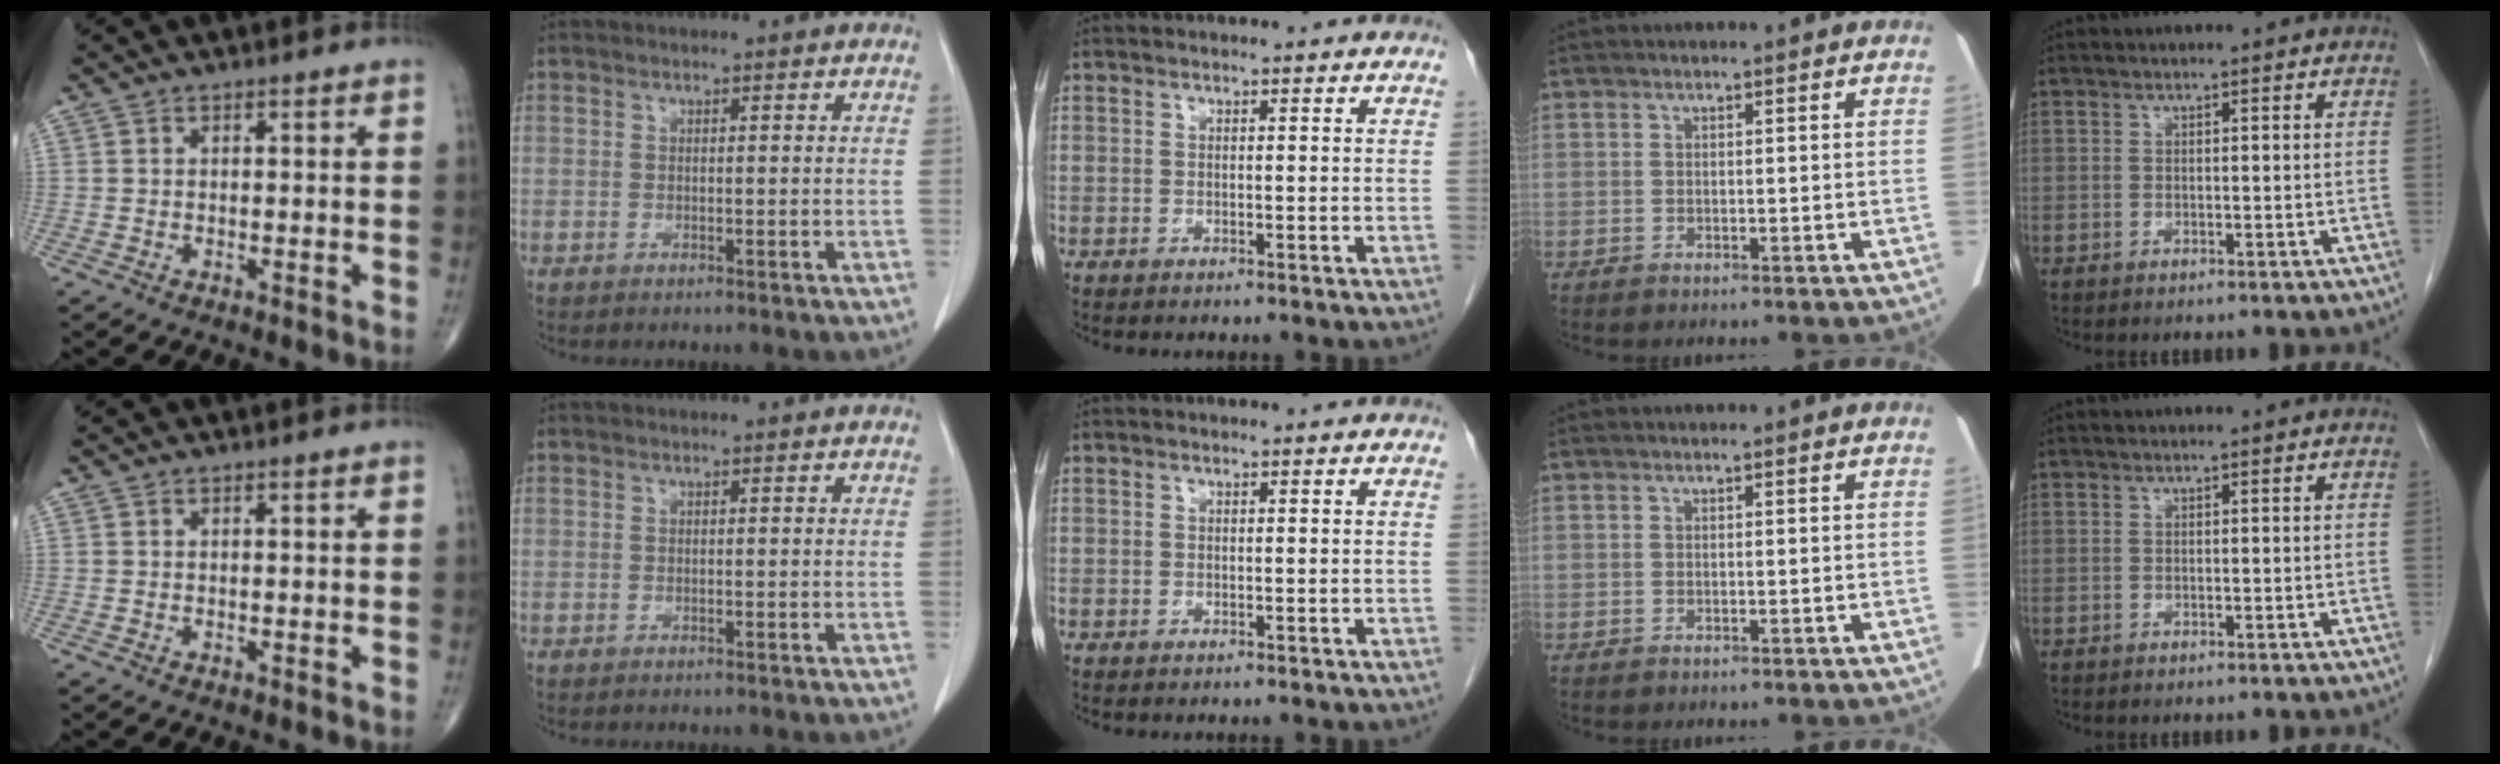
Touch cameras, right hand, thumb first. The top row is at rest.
{}